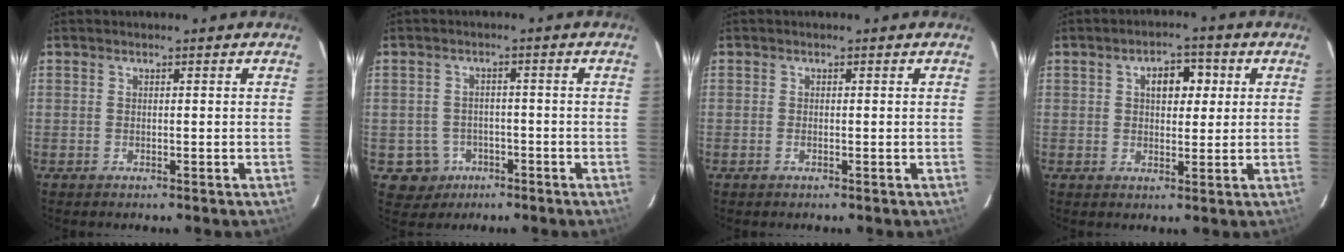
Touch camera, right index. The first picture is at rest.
{"total": 4.9, "force": [-1.9, 4.5, 0.2], "torque": [0.000, 0.012, -0.024]}
{"total": 0.5, "force": [-0.3, 0.1, 0.4], "torque": [-0.011, 0.000, -0.004]}
{"total": 5.4, "force": [1.6, 2.8, 4.4], "torque": [-0.067, 0.018, 0.024]}